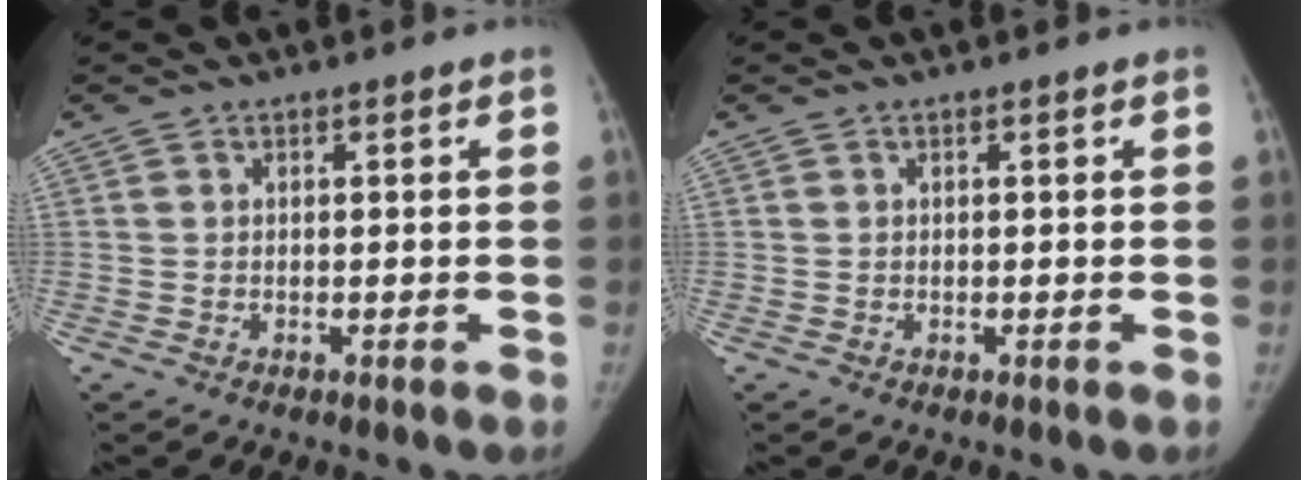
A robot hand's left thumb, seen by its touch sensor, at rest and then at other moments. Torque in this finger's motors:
{"motor_torque": [0.06, 0.00, 0.18, -0.17, 0.02]}